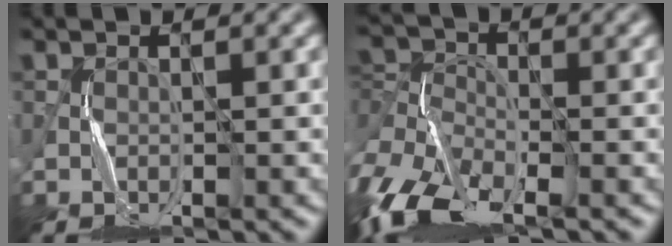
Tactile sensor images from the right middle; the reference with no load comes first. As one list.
[{"total": 9.4, "force": [-5.6, 4.3, 6.1], "torque": [-0.127, -0.014, -0.118]}]